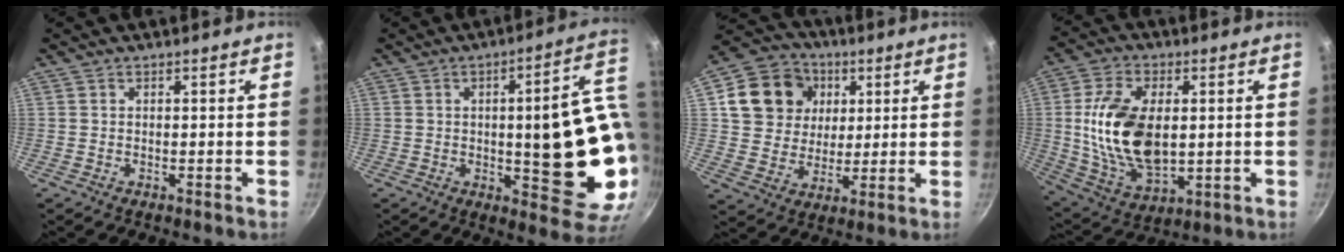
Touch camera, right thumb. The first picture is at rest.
{"total": 20.9, "force": [0.3, 6.3, 20.0], "torque": [-0.227, -0.011, 0.010]}
{"total": 14.6, "force": [4.3, 12.5, 6.1], "torque": [-0.089, 0.006, 0.068]}
{"total": 18.0, "force": [1.3, 10.6, 14.5], "torque": [-0.259, -0.006, 0.032]}